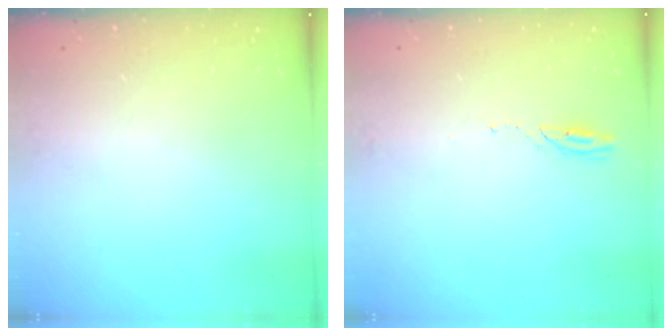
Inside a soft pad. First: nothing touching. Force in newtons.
{"total": 2.3, "press": 2.3, "slide": 0.3}